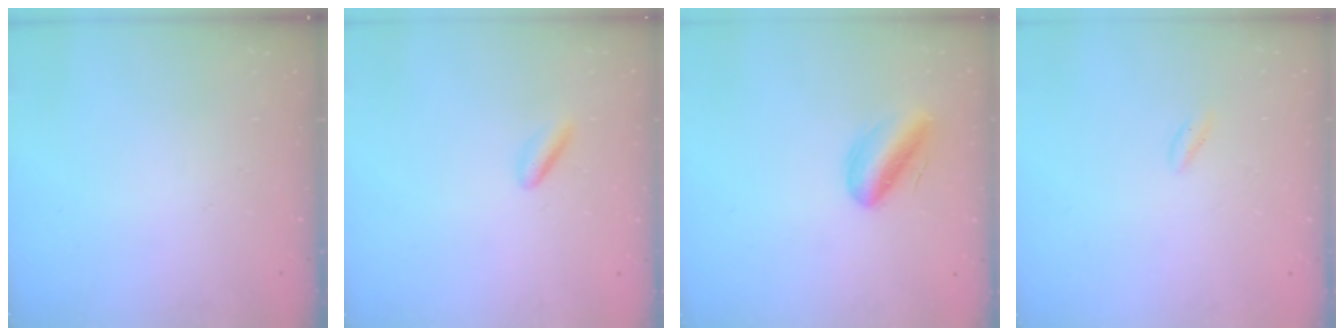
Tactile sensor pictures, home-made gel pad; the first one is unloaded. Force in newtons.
{"total": 2.7, "press": 2.6, "slide": 0.7}
{"total": 9.8, "press": 9.4, "slide": 2.9}
{"total": 0.6, "press": 0.3, "slide": 0.5}